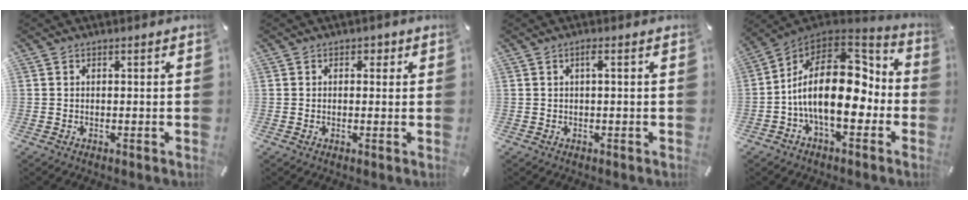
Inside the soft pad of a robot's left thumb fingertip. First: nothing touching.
{"total": 1.7, "force": [0.2, 1.4, 0.9], "torque": [-0.003, 0.000, -0.002]}
{"total": 1.7, "force": [0.3, 0.2, 1.7], "torque": [-0.034, 0.000, 0.003]}
{"total": 22.4, "force": [-1.6, 12.0, 18.9], "torque": [-0.325, -0.001, -0.022]}